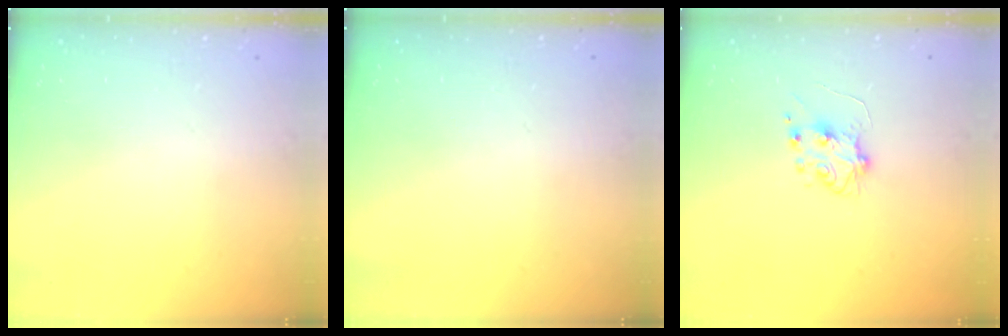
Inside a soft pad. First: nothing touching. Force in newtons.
{"total": 0.0}
{"total": 5.9, "press": 5.9, "slide": 0.9}